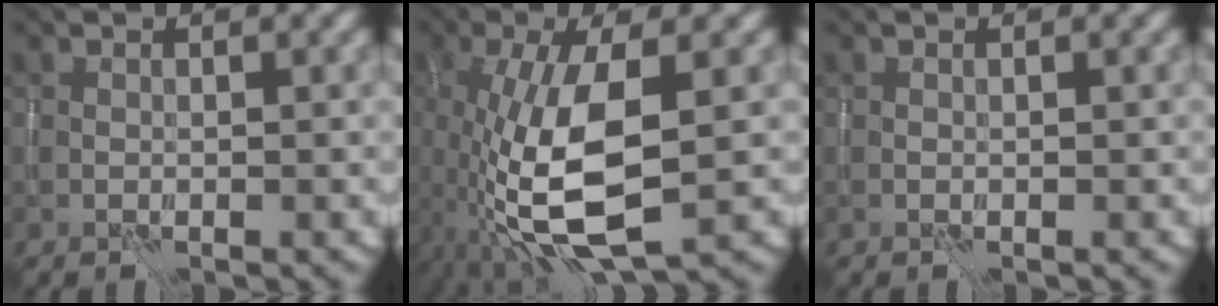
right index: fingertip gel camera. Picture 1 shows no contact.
{"total": 9.3, "force": [-2.1, 3.3, 8.4], "torque": [-0.188, -0.008, -0.041]}
{"total": 0.0}